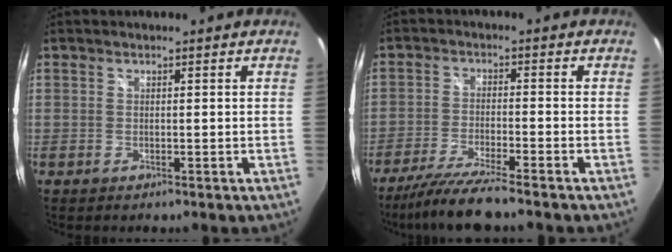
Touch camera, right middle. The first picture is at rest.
{"total": 8.7, "force": [-7.5, -0.7, 4.3], "torque": [-0.101, -0.024, -0.135]}